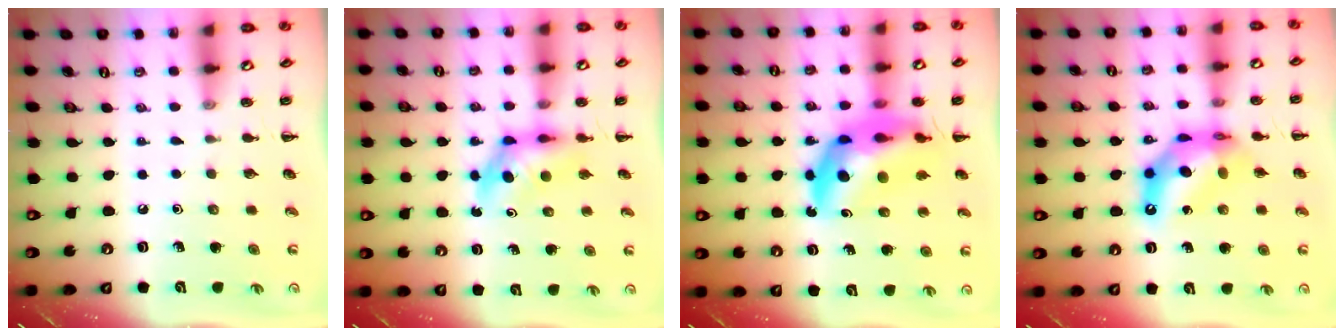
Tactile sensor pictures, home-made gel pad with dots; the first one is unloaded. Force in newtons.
{"total": 5.6, "press": 5.5, "slide": 1.3}
{"total": 17.0, "press": 16.4, "slide": 4.7}
{"total": 12.0, "press": 11.5, "slide": 3.5}